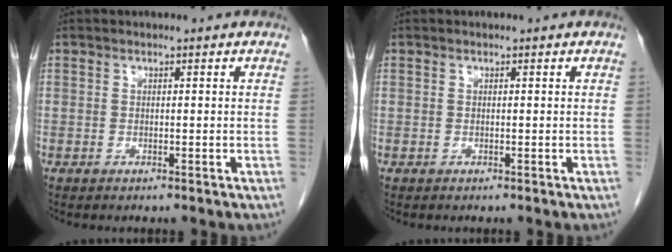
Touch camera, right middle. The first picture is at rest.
{"total": 0.0}